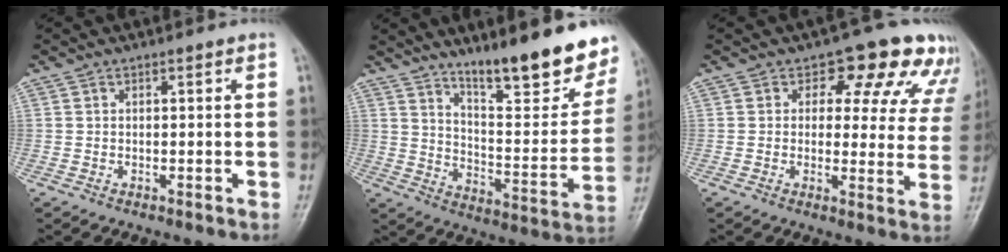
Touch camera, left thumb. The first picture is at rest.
{"total": 20.4, "force": [14.7, 4.8, 13.2], "torque": [-0.149, -0.097, 0.224]}
{"total": 12.8, "force": [8.1, 7.3, 6.8], "torque": [-0.020, -0.030, 0.076]}